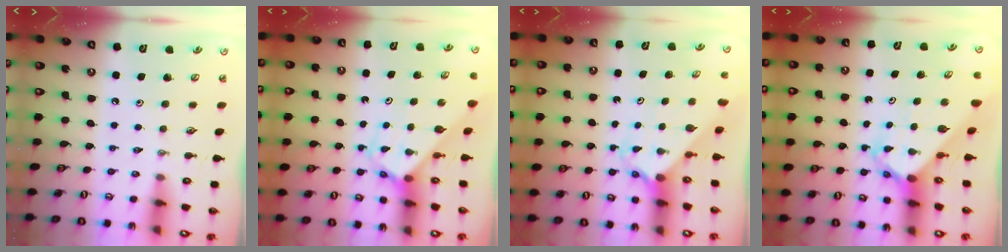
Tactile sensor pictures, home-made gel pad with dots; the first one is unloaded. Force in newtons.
{"total": 2.7, "press": 2.7, "slide": 0.1}
{"total": 2.4, "press": 2.4, "slide": 0.2}
{"total": 3.5, "press": 3.5, "slide": 0.2}